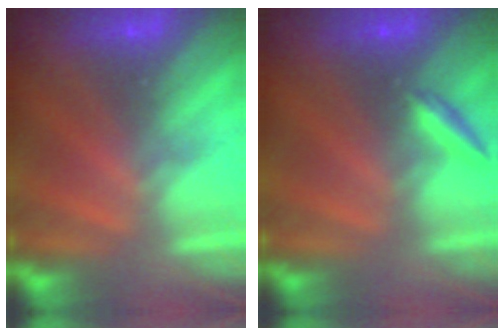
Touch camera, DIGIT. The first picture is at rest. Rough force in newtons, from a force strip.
{"total": 2.1}